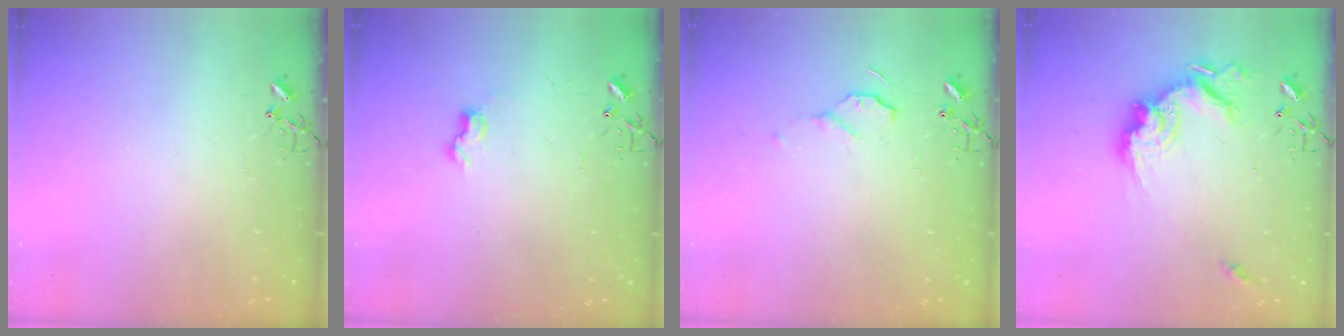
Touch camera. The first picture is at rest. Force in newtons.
{"total": 7.2, "press": 7.2, "slide": 0.6}
{"total": 7.0, "press": 6.9, "slide": 0.8}
{"total": 17.8, "press": 17.7, "slide": 2.1}